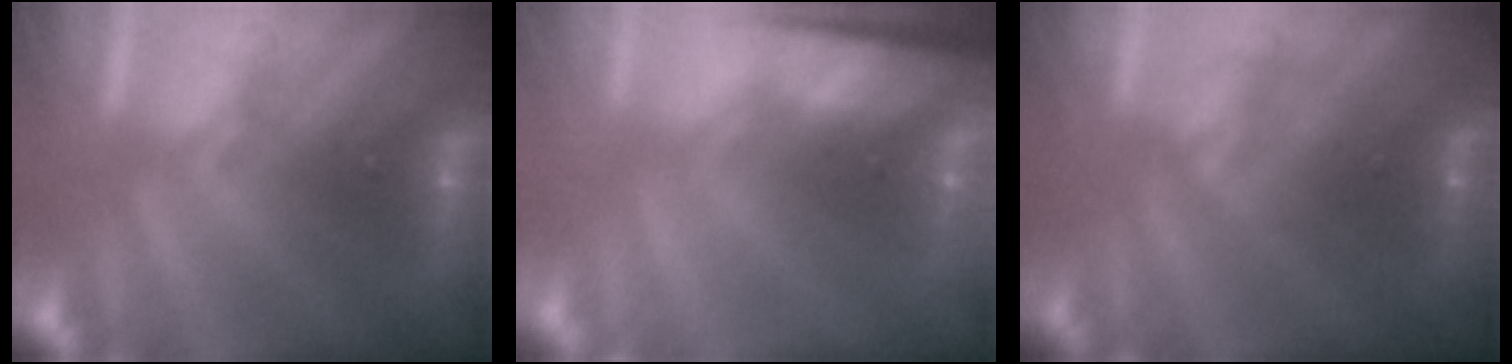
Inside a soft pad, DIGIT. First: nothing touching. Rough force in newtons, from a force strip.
{"total": 8.4}
{"total": 1.6}